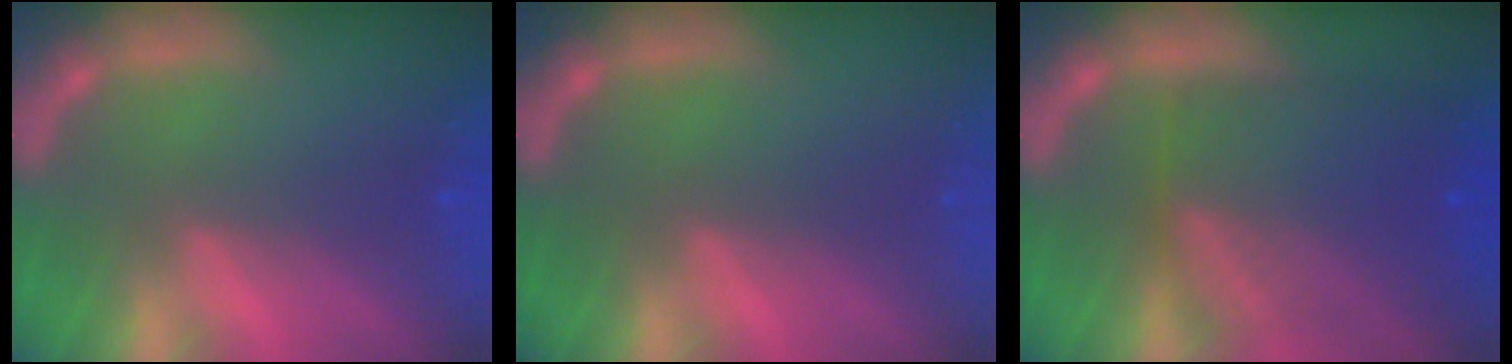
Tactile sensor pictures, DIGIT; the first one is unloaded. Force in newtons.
{"total": 0.0}
{"total": 9.5}